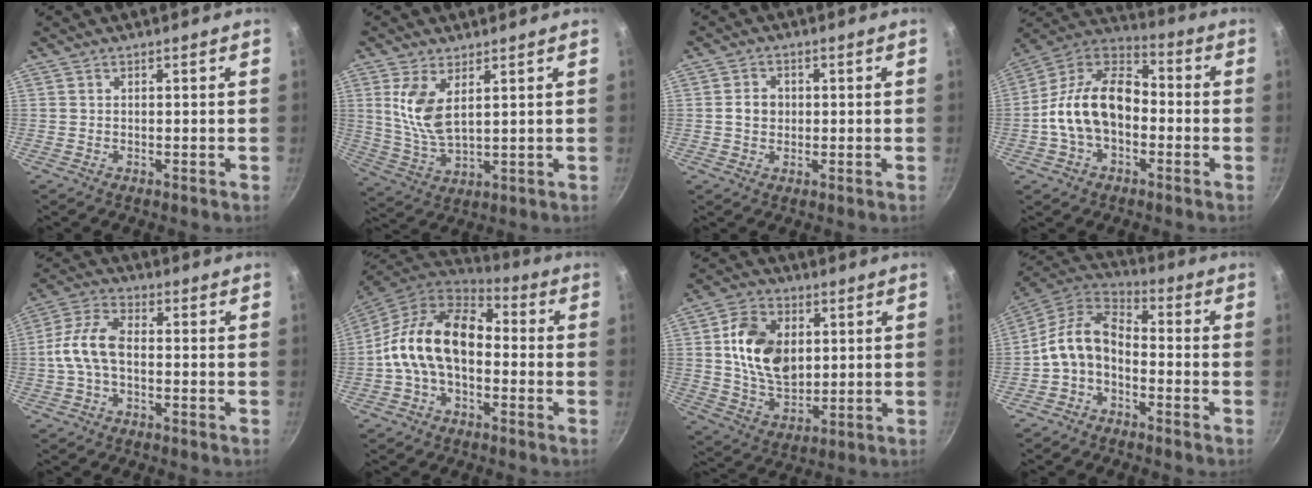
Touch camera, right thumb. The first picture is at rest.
{"total": 8.8, "force": [3.2, 4.0, 7.1], "torque": [-0.139, -0.028, 0.070]}
{"total": 3.6, "force": [0.1, 3.0, 2.0], "torque": [-0.019, 0.006, -0.002]}
{"total": 16.3, "force": [-2.4, 10.7, 12.1], "torque": [-0.185, 0.048, -0.065]}
{"total": 8.7, "force": [-1.0, 4.9, 7.2], "torque": [-0.140, 0.035, -0.032]}
{"total": 15.5, "force": [-1.2, 10.0, 11.8], "torque": [-0.187, 0.039, -0.043]}
{"total": 14.5, "force": [2.7, 9.9, 10.2], "torque": [-0.159, -0.008, 0.051]}
{"total": 10.6, "force": [-3.0, 6.8, 7.6], "torque": [-0.139, 0.055, -0.073]}